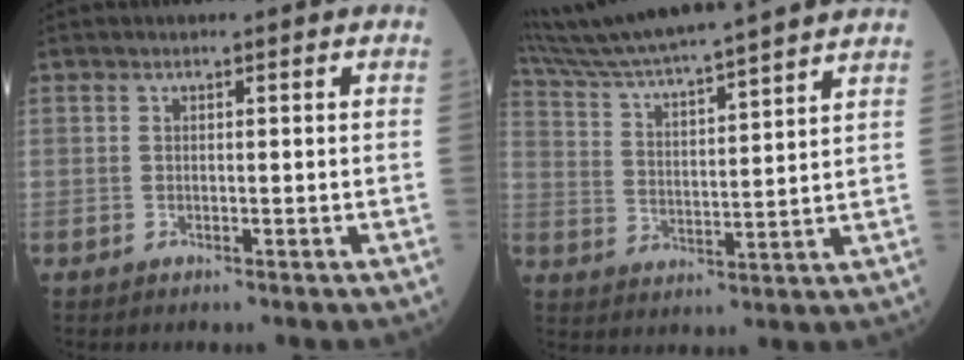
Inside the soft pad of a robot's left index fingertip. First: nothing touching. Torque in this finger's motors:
{"motor_torque": [0.70, -1.44, 0.24, 0.10]}